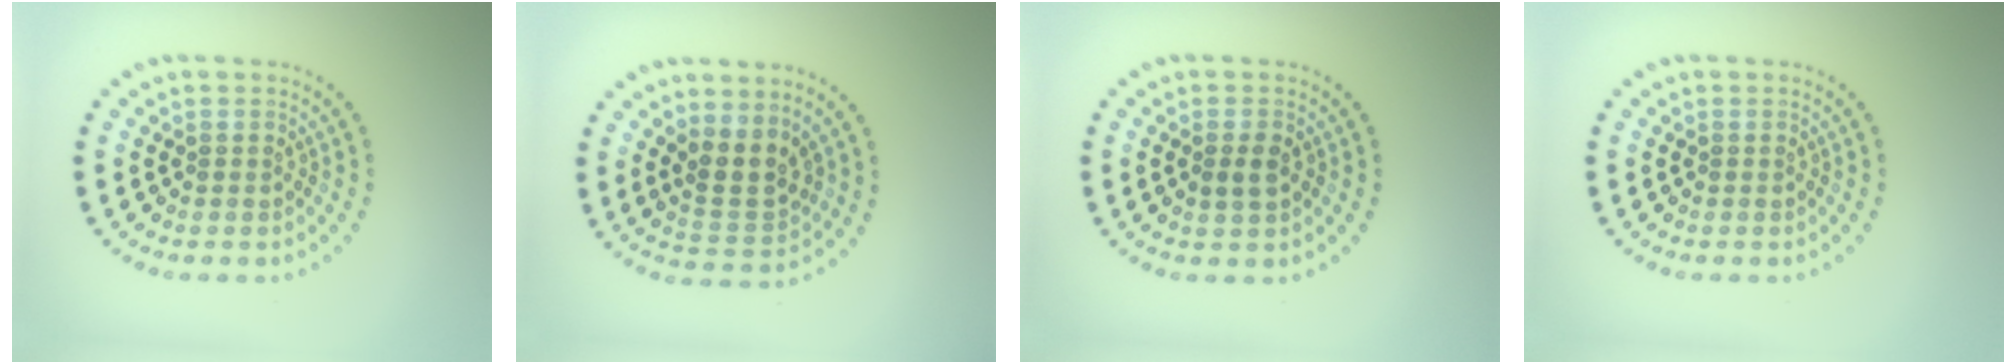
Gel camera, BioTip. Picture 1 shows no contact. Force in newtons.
{"total": 2.9, "press": 2.5, "slide": 1.5}
{"total": 1.5, "press": 1.5, "slide": 0.1}
{"total": 0.0}